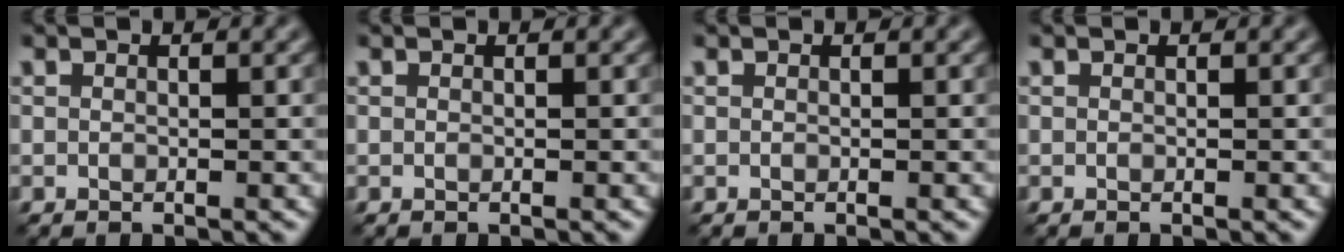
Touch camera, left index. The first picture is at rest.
{"total": 0.0}
{"total": 0.0}
{"total": 0.0}